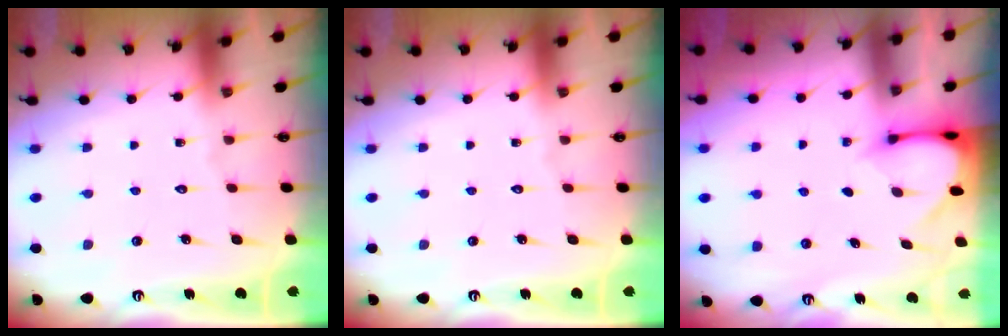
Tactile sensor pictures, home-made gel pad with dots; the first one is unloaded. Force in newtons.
{"total": 0.0}
{"total": 2.9, "press": 2.9, "slide": 0.3}